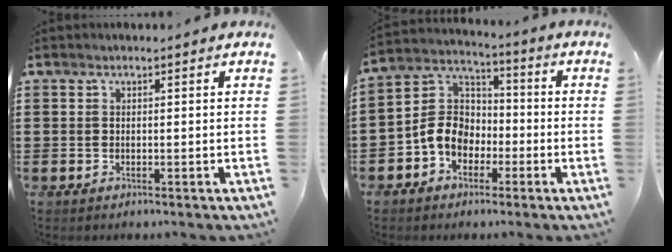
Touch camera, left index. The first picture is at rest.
{"total": 7.4, "force": [-2.7, 6.0, 3.3], "torque": [-0.106, 0.011, -0.063]}